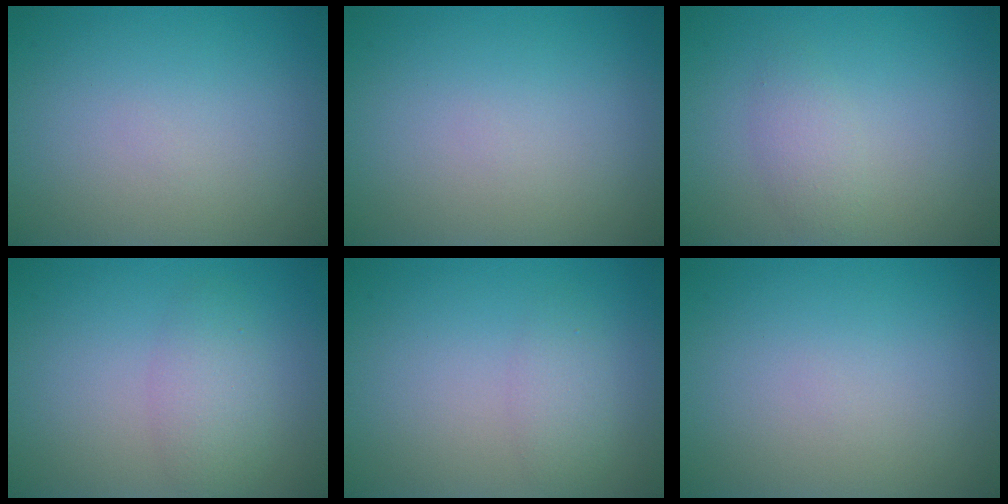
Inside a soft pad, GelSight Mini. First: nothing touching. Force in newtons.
{"total": 0.0}
{"total": 1.7, "press": 1.7, "slide": 0.0}
{"total": 2.6, "press": 2.6, "slide": 0.2}
{"total": 1.7, "press": 1.7, "slide": 0.1}
{"total": 0.0}